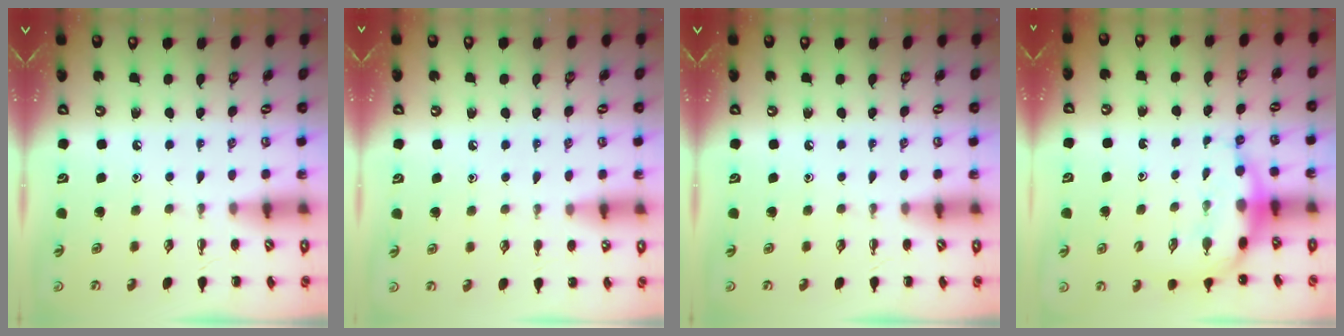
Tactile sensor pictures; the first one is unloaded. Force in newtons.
{"total": 4.9, "press": 4.6, "slide": 1.8}
{"total": 0.0}
{"total": 6.7, "press": 6.5, "slide": 1.6}